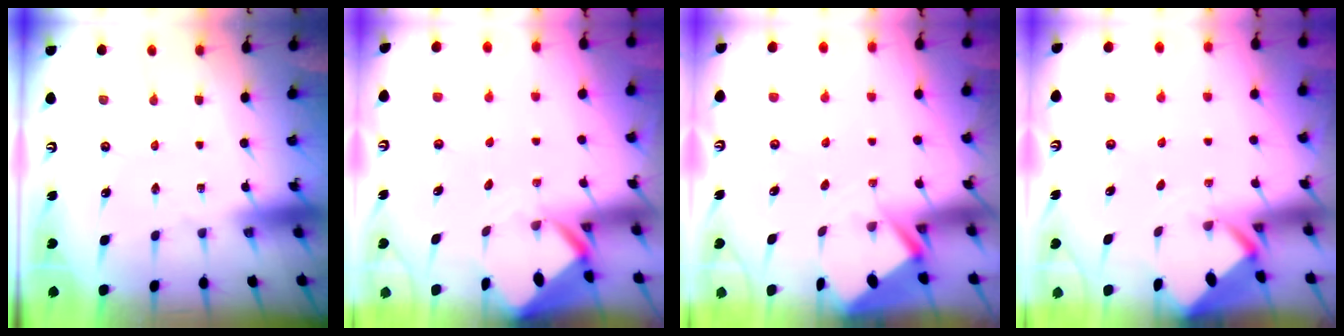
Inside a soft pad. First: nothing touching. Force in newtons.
{"total": 3.3, "press": 3.3, "slide": 0.1}
{"total": 2.8, "press": 2.8, "slide": 0.4}
{"total": 2.1, "press": 2.1, "slide": 0.0}